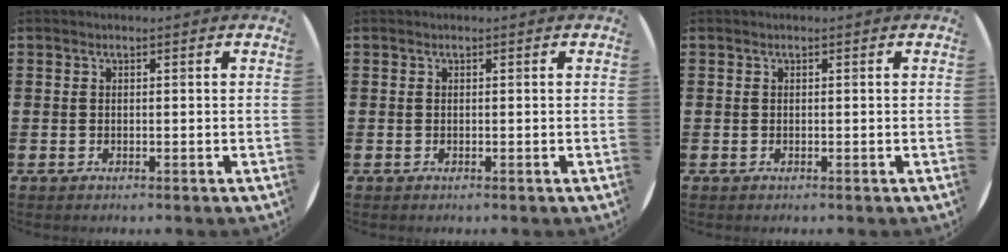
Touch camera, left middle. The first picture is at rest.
{"total": 0.0}
{"total": 0.0}